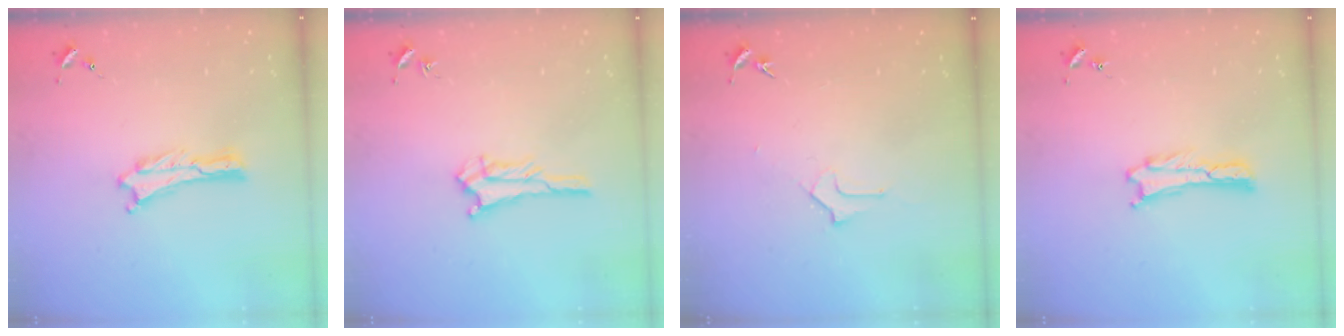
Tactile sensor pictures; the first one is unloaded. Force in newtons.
{"total": 2.3, "press": 2.2, "slide": 0.2}
{"total": 1.6, "press": 1.6, "slide": 0.1}
{"total": 0.0}